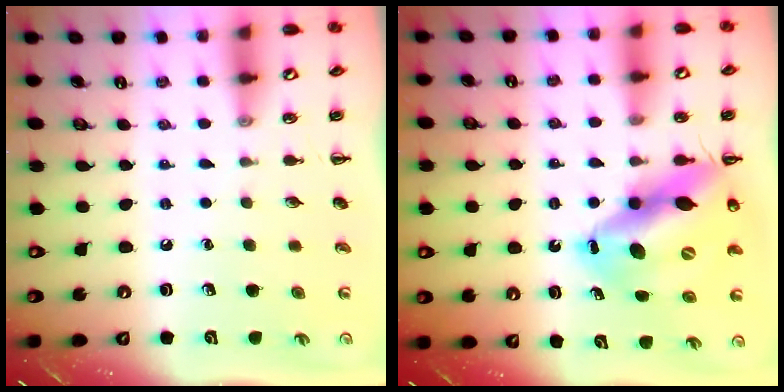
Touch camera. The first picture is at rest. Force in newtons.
{"total": 17.0, "press": 16.2, "slide": 5.1}